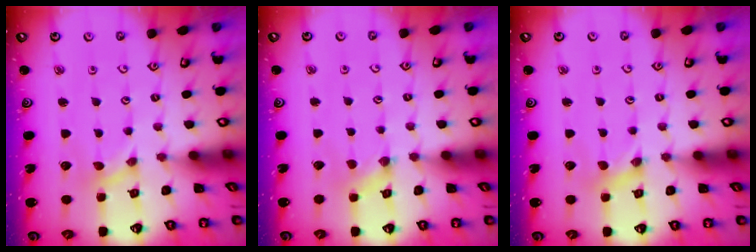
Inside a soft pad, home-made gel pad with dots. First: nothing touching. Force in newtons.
{"total": 0.5, "press": 0.5, "slide": 0.2}
{"total": 0.9, "press": 0.9, "slide": 0.2}